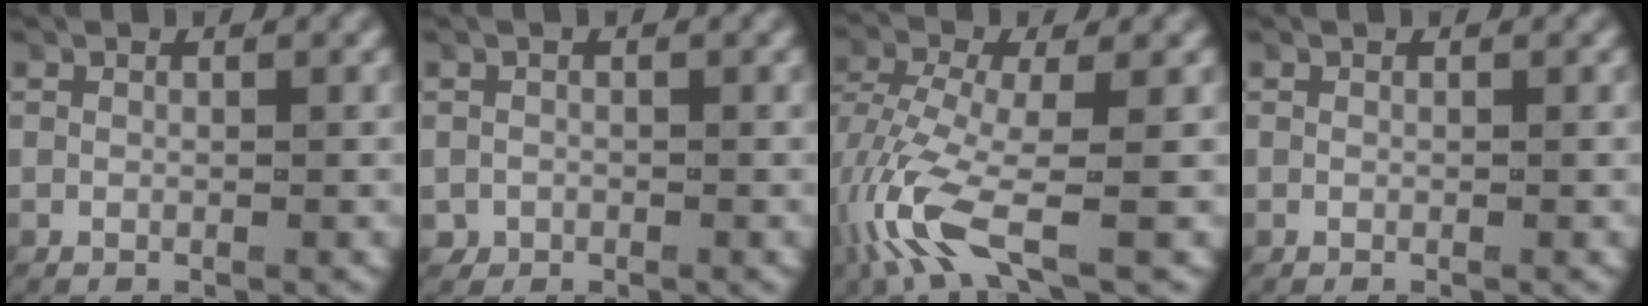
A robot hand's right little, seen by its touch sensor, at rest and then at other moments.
{"total": 1.7, "force": [-0.4, 1.7, 0.1], "torque": [-0.013, -0.014, 0.000]}
{"total": 5.5, "force": [-1.7, 2.3, 4.7], "torque": [-0.121, -0.033, -0.019]}
{"total": 0.0}